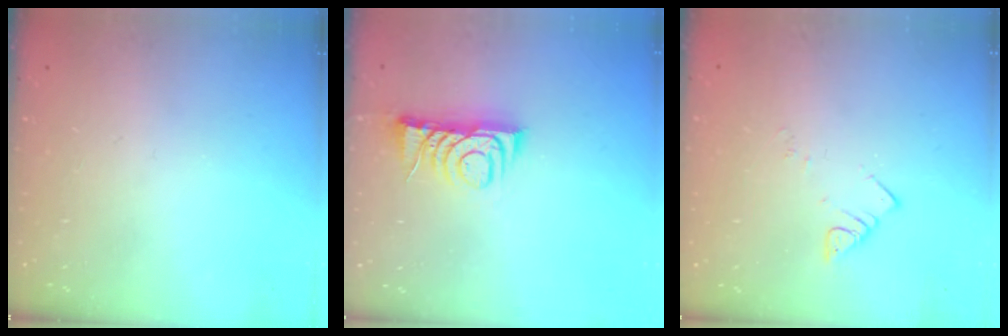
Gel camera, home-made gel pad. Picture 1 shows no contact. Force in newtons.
{"total": 7.4, "press": 7.4, "slide": 0.1}
{"total": 3.6, "press": 3.6, "slide": 0.6}